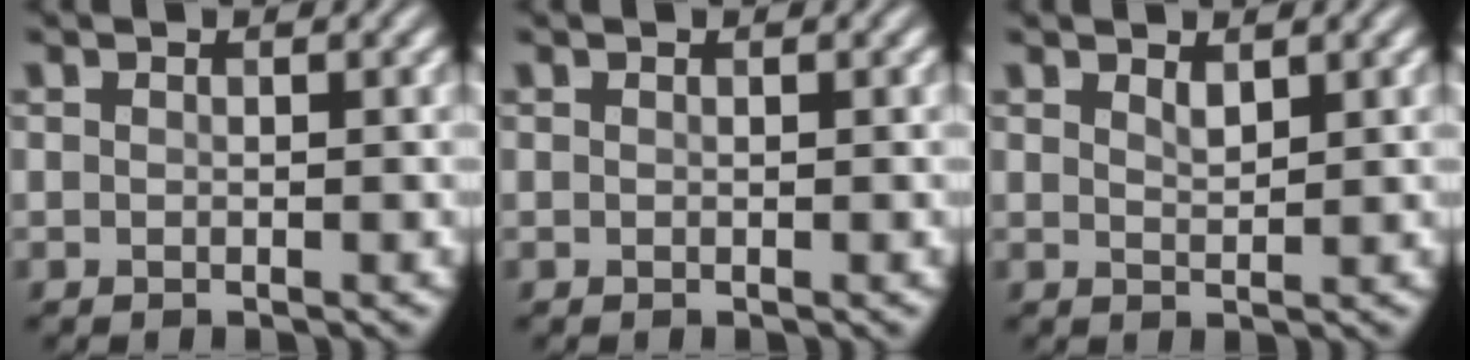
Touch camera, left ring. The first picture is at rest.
{"total": 0.0}
{"total": 1.1, "force": [0.9, 0.3, 0.6], "torque": [-0.014, 0.000, 0.018]}